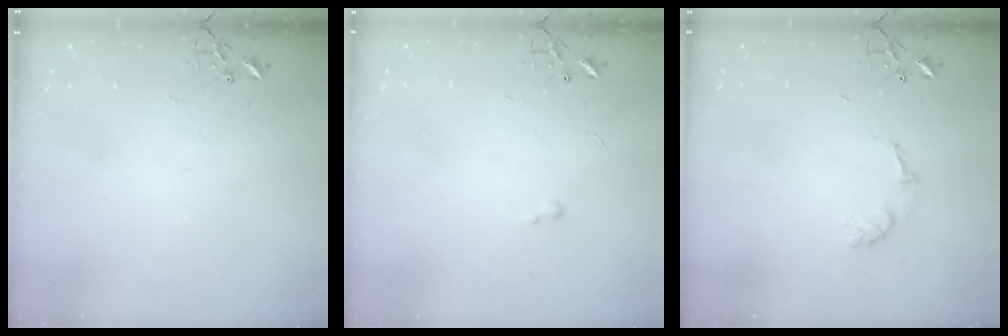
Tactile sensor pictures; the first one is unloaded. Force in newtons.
{"total": 2.0, "press": 2.0, "slide": 0.3}
{"total": 6.9, "press": 6.8, "slide": 0.9}